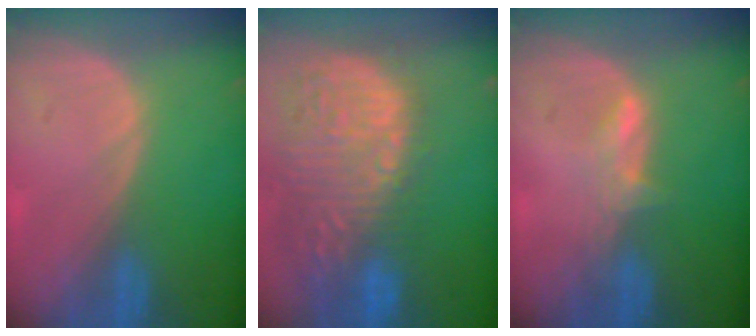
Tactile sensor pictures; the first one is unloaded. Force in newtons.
{"total": 15.4, "press": 12.6, "slide": 8.8}
{"total": 2.3, "press": 2.3, "slide": 0.4}